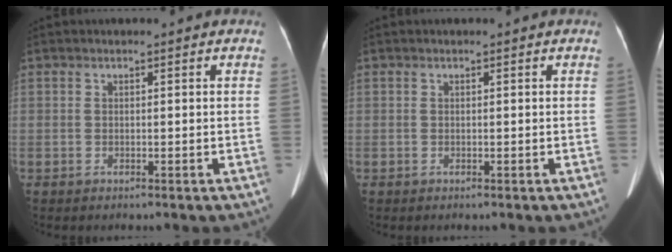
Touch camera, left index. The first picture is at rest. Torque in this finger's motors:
{"motor_torque": [0.00, 0.00, 0.00, 0.00]}